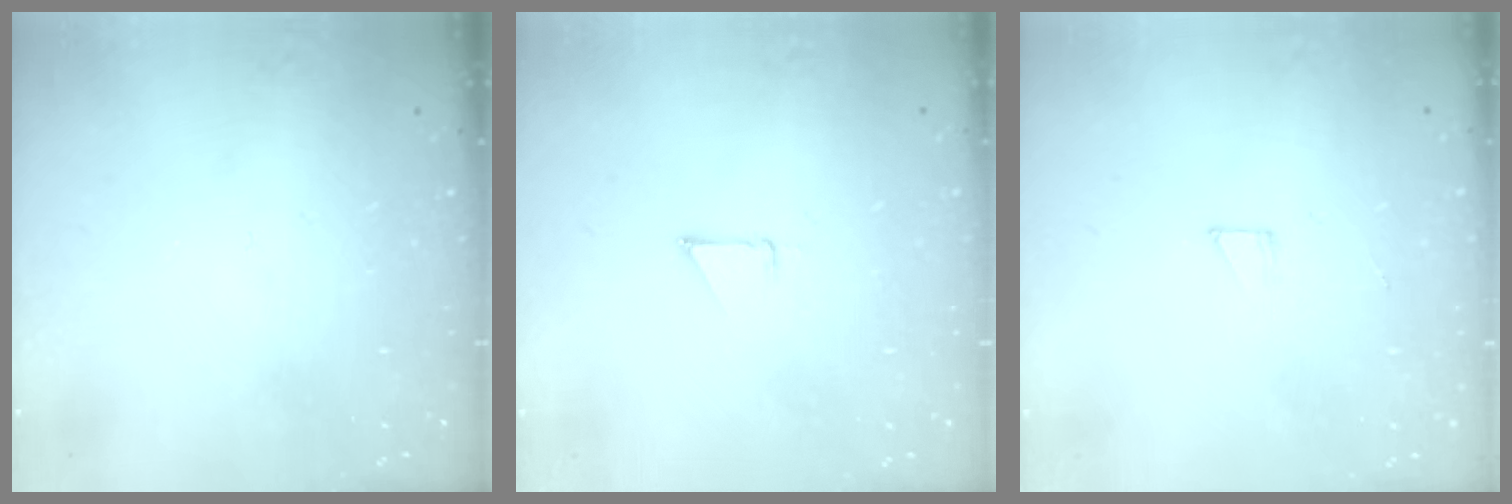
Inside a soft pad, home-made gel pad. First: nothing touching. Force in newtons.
{"total": 1.9, "press": 1.9, "slide": 0.0}
{"total": 2.6, "press": 2.6, "slide": 0.1}